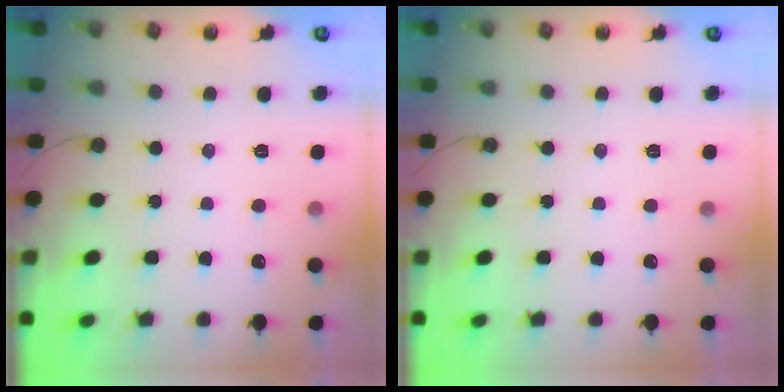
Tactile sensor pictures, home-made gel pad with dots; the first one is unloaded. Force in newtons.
{"total": 0.0}